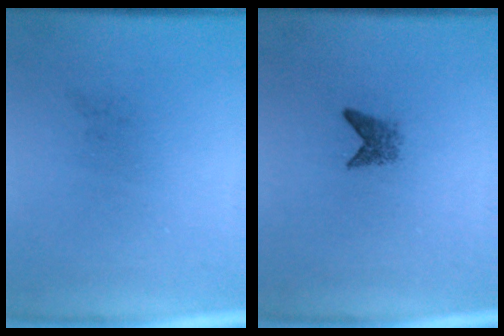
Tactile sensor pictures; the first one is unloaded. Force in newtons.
{"total": 1.6}